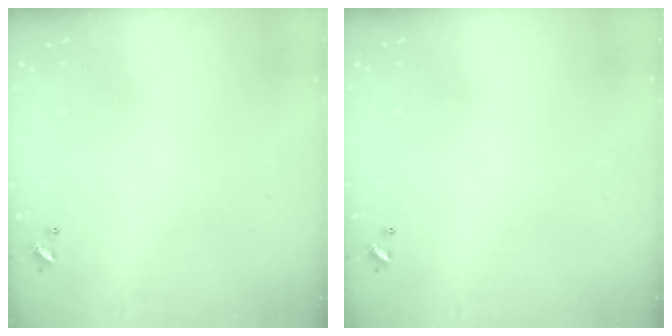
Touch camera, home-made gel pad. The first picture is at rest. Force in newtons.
{"total": 0.0}